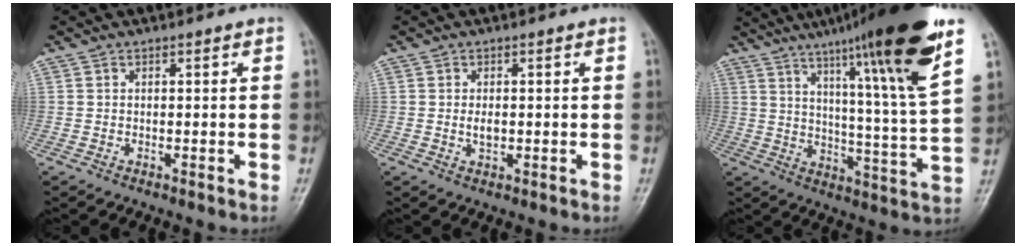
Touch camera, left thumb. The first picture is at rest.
{"total": 2.1, "force": [0.0, 1.2, 1.8], "torque": [-0.030, -0.002, 0.000]}
{"total": 23.1, "force": [14.2, 1.0, 18.2], "torque": [-0.255, -0.051, 0.208]}